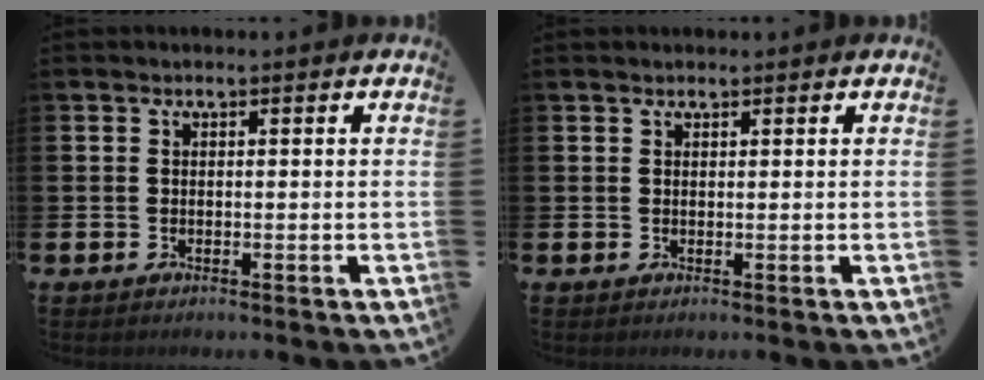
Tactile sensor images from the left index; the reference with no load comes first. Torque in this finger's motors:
{"motor_torque": [0.64, -0.97, 0.00, -0.01]}